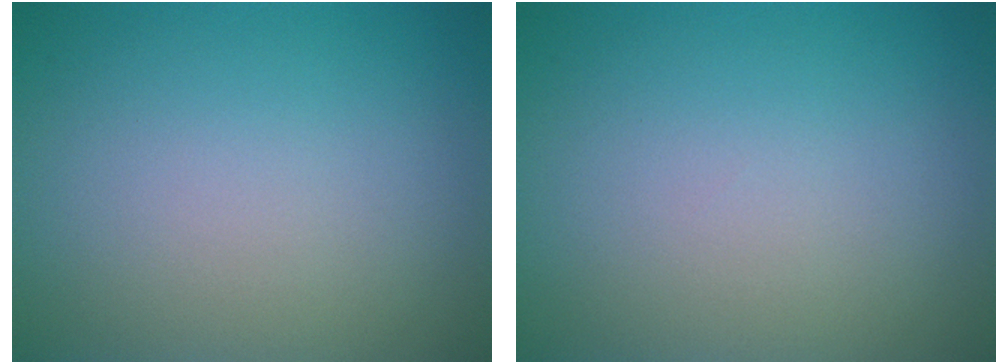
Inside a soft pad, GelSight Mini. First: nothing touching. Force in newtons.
{"total": 0.0}